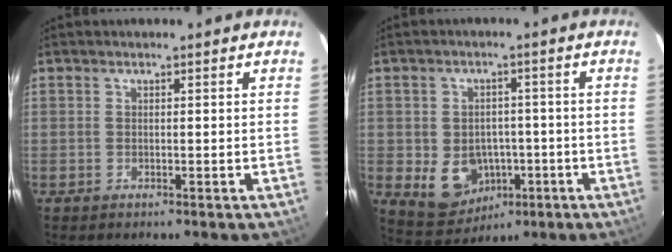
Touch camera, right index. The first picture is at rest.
{"total": 9.2, "force": [-2.8, 7.6, 4.3], "torque": [-0.106, 0.000, -0.018]}